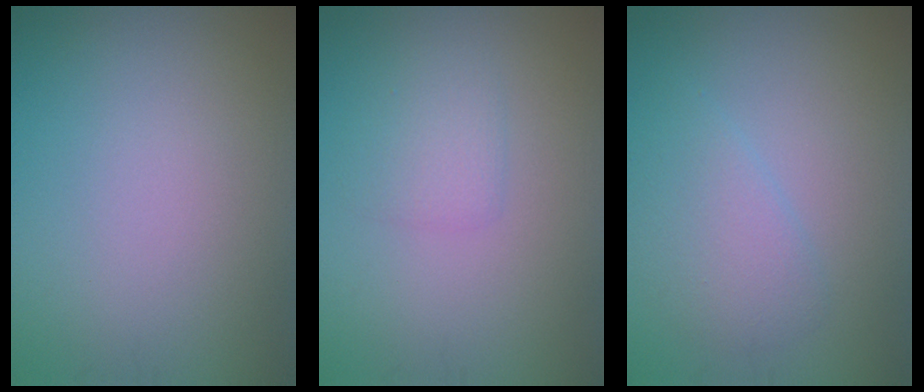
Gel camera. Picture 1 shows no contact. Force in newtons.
{"total": 1.8, "press": 1.8, "slide": 0.1}
{"total": 2.9, "press": 2.9, "slide": 0.2}